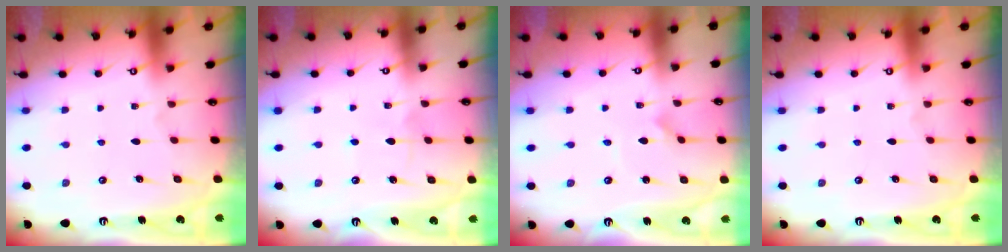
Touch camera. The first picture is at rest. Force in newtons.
{"total": 4.0, "press": 4.0, "slide": 0.2}
{"total": 1.2, "press": 1.2, "slide": 0.1}
{"total": 0.0}